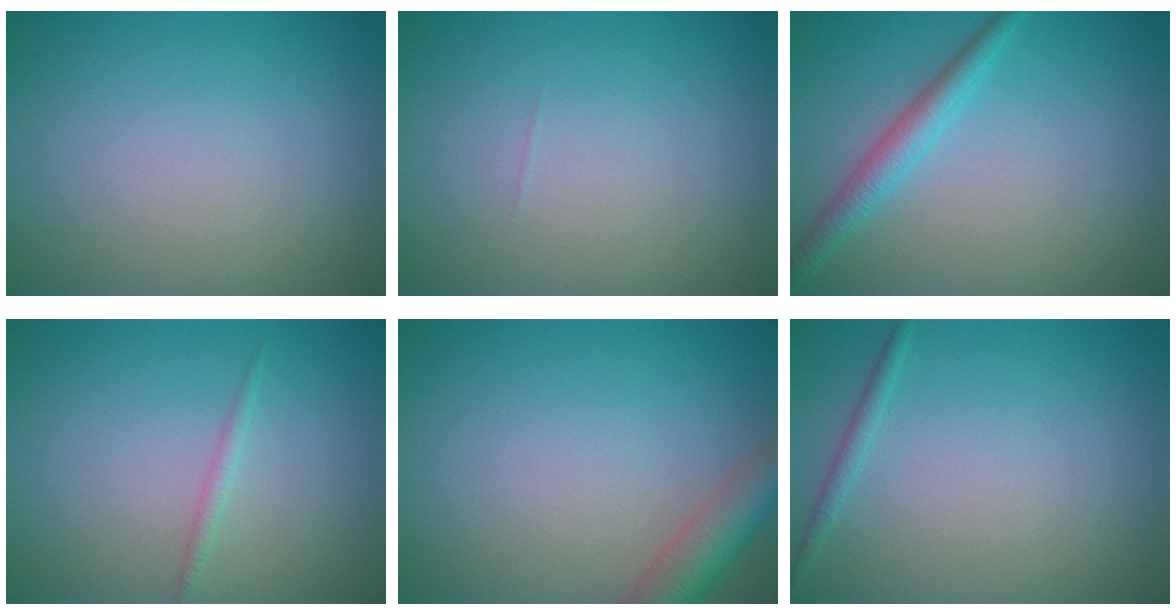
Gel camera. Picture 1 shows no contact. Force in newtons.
{"total": 0.0}
{"total": 2.7, "press": 2.7, "slide": 0.1}
{"total": 0.9, "press": 0.9, "slide": 0.1}
{"total": 4.3, "press": 4.3, "slide": 0.3}
{"total": 1.0, "press": 1.0, "slide": 0.1}